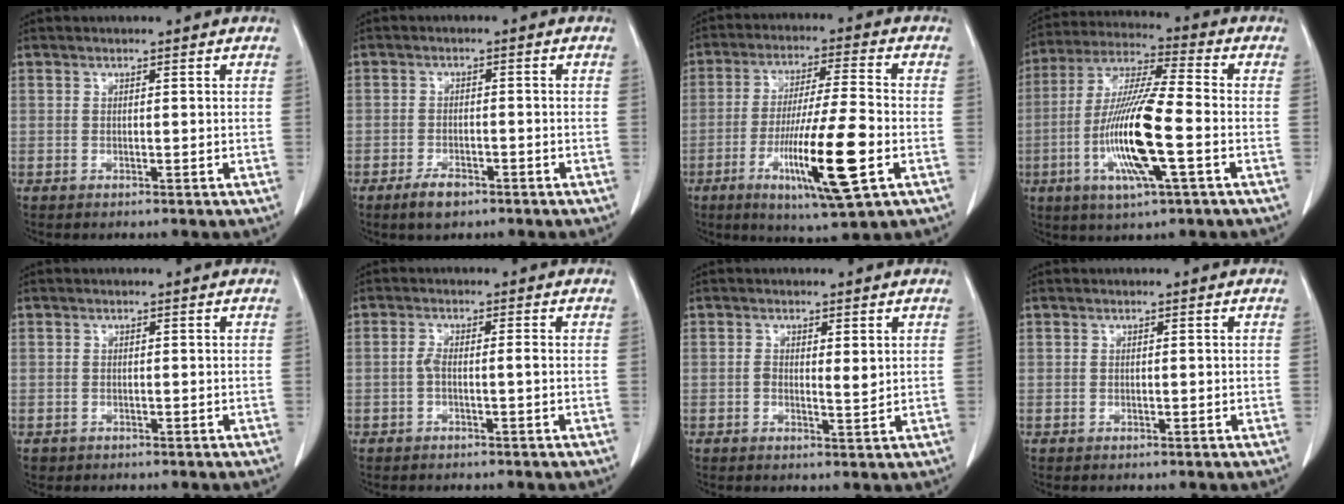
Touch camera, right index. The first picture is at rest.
{"total": 3.6, "force": [-2.5, 1.5, 2.0], "torque": [-0.040, 0.000, -0.038]}
{"total": 14.7, "force": [-4.8, 0.5, 13.9], "torque": [-0.257, -0.024, -0.082]}
{"total": 15.2, "force": [-3.9, 1.1, 14.7], "torque": [-0.297, -0.011, -0.075]}
{"total": 0.9, "force": [-0.5, 0.7, -0.1], "torque": [-0.010, 0.004, -0.008]}
{"total": 2.1, "force": [-0.6, 0.3, 2.0], "torque": [-0.039, 0.006, -0.011]}
{"total": 2.6, "force": [0.4, 1.0, 2.4], "torque": [-0.036, -0.004, 0.007]}
{"total": 0.0}